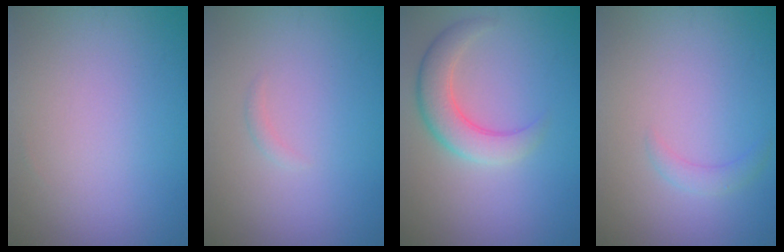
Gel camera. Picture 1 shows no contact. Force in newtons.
{"total": 0.6, "press": 0.6, "slide": 0.0}
{"total": 4.3, "press": 4.3, "slide": 0.3}
{"total": 1.3, "press": 1.3, "slide": 0.0}